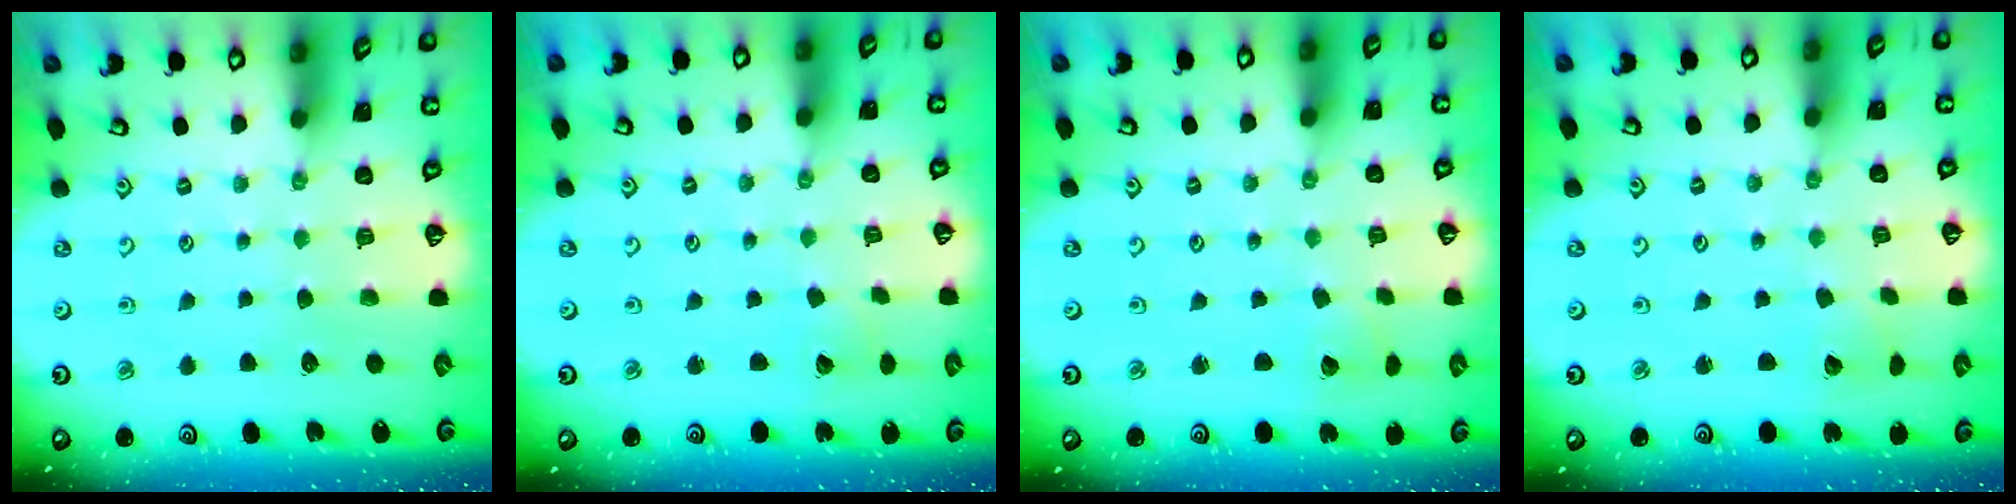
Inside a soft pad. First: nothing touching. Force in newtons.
{"total": 2.2, "press": 2.2, "slide": 0.2}
{"total": 2.0, "press": 2.0, "slide": 0.1}
{"total": 2.0, "press": 2.0, "slide": 0.2}